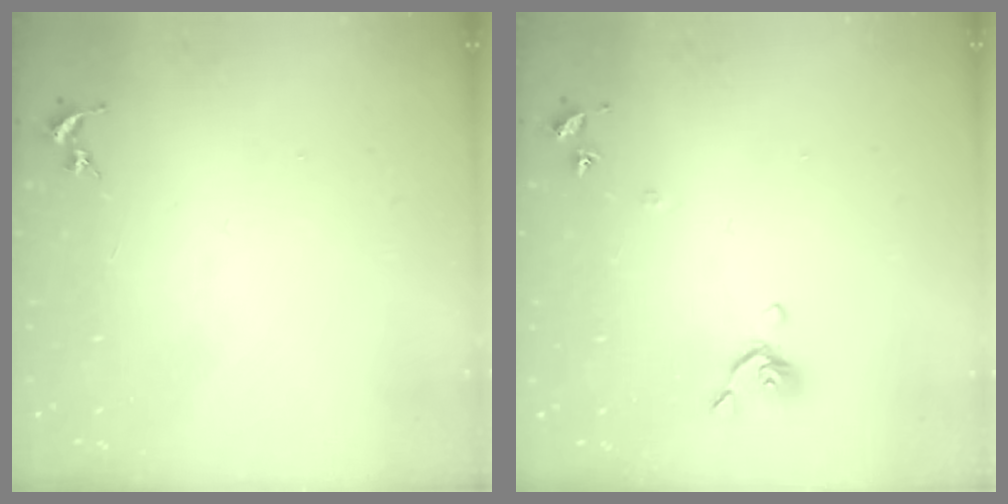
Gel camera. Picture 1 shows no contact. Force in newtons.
{"total": 6.7, "press": 6.6, "slide": 1.0}